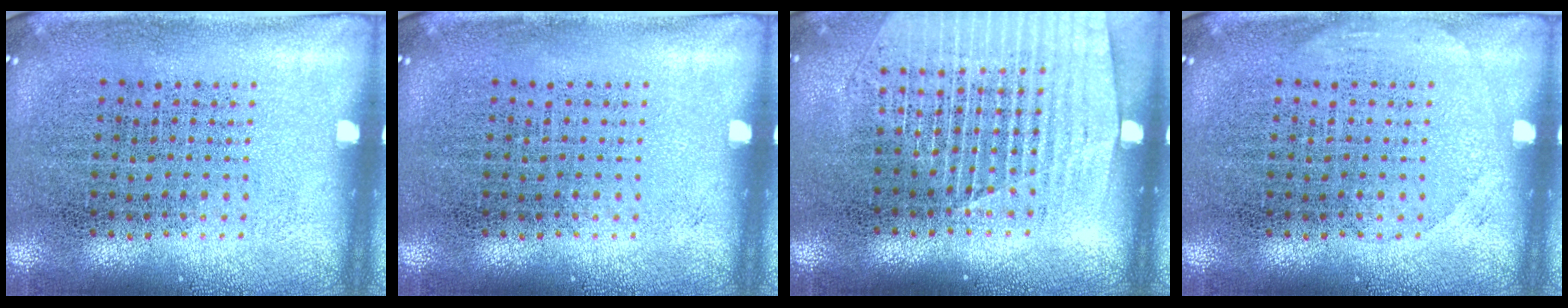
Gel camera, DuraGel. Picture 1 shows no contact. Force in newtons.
{"total": 0.0}
{"total": 1.5, "press": 1.4, "slide": 0.5}
{"total": 0.8, "press": 0.8, "slide": 0.2}